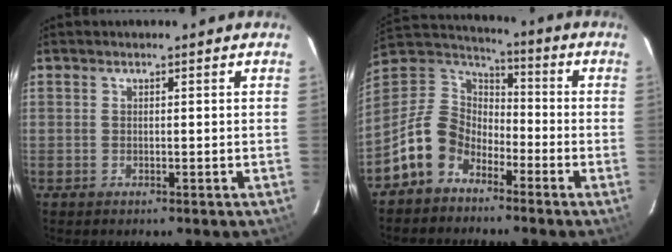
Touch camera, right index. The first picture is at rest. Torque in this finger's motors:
{"motor_torque": [0.91, -0.66, 0.34, 0.05]}